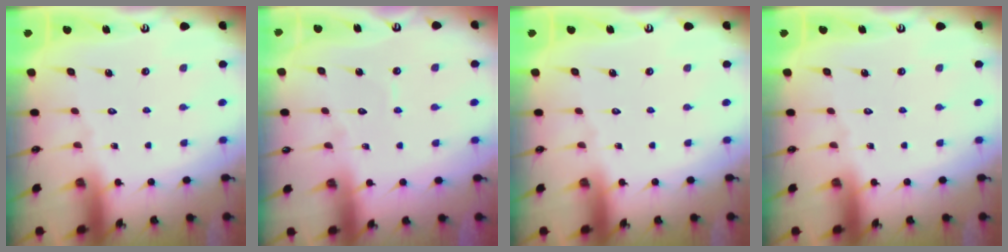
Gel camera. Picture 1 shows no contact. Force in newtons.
{"total": 3.2, "press": 3.2, "slide": 0.2}
{"total": 0.0}
{"total": 0.0}